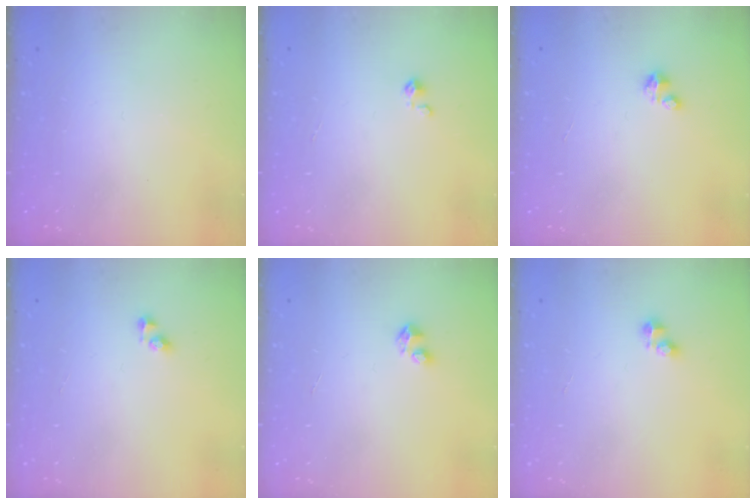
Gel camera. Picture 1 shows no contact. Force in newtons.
{"total": 2.3, "press": 2.2, "slide": 0.3}
{"total": 0.9, "press": 0.9, "slide": 0.2}
{"total": 2.5, "press": 2.5, "slide": 0.2}
{"total": 3.0, "press": 2.9, "slide": 0.2}
{"total": 2.4, "press": 2.4, "slide": 0.3}